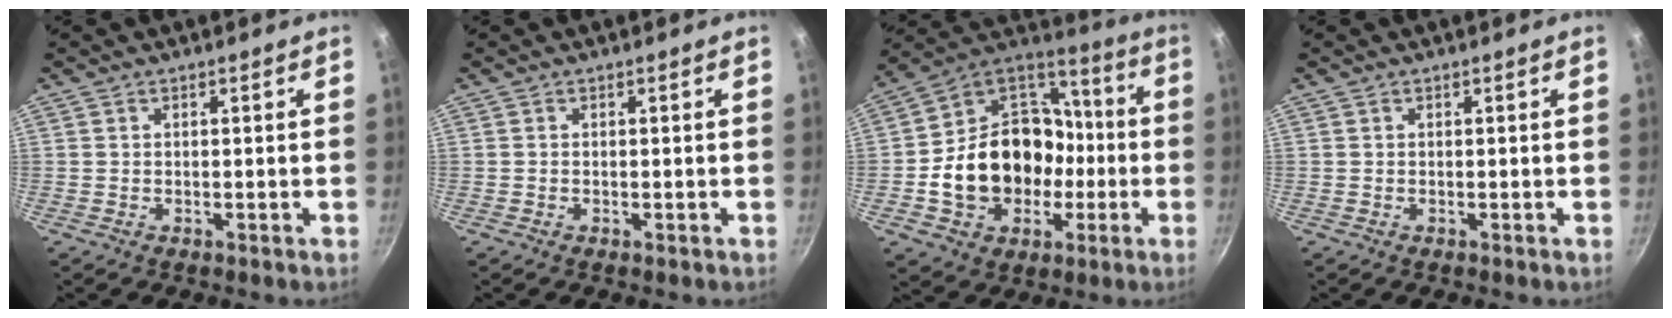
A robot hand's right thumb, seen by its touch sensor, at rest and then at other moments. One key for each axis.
{"total": 0.0}
{"total": 22.5, "fx": -3.8, "fy": 18.0, "fz": 13.0, "tx": -0.191, "ty": 0.062, "tz": -0.051}
{"total": 0.0}